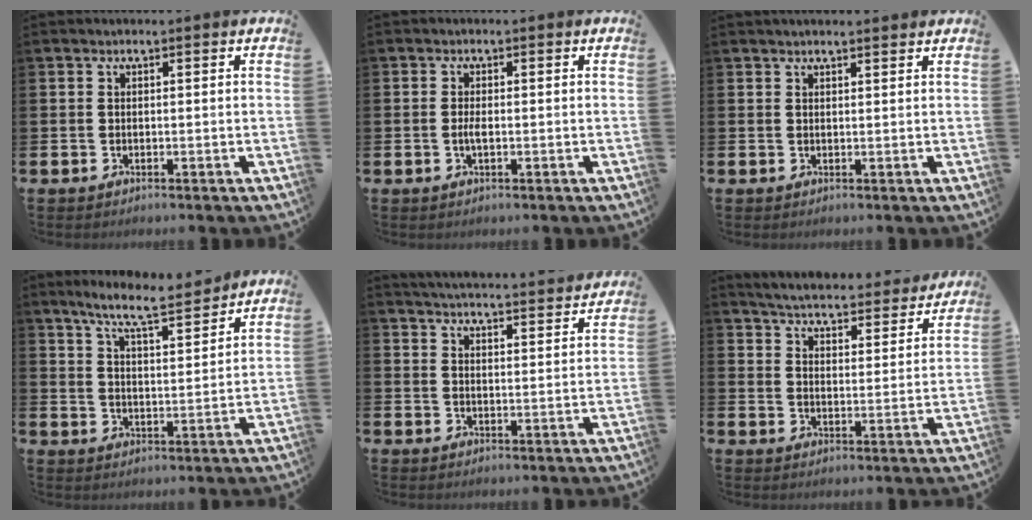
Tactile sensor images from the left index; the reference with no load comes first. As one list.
[{"total": 1.4, "force": [-0.3, 0.4, 1.3], "torque": [-0.031, 0.003, -0.004]}, {"total": 1.3, "force": [1.2, 0.0, 0.2], "torque": [0.003, -0.004, 0.021]}, {"total": 8.0, "force": [7.2, 0.7, 3.3], "torque": [-0.083, -0.038, 0.126]}, {"total": 4.9, "force": [4.9, -0.2, 0.4], "torque": [-0.021, -0.040, 0.084]}, {"total": 5.0, "force": [4.9, 0.4, 1.0], "torque": [-0.046, -0.038, 0.082]}]